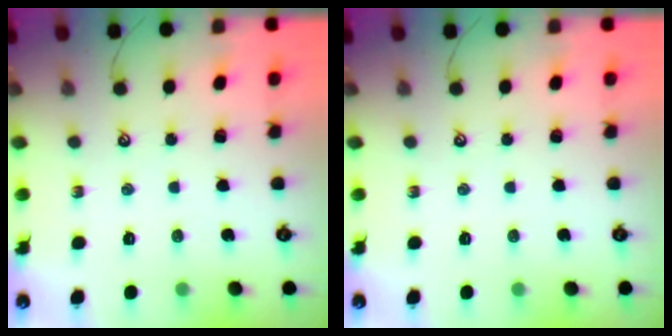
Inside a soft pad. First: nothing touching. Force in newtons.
{"total": 0.0}